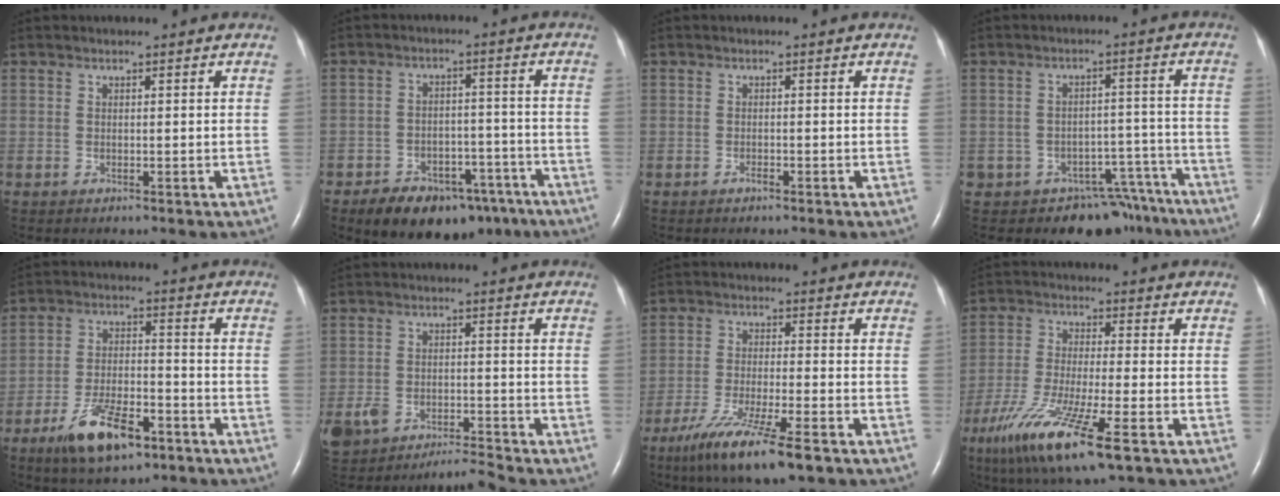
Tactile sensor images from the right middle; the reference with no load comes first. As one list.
[{"total": 13.4, "force": [-9.6, 7.1, 6.3], "torque": [-0.083, 0.017, -0.139]}, {"total": 0.6, "force": [-0.5, 0.1, 0.3], "torque": [-0.008, -0.001, -0.008]}, {"total": 11.6, "force": [-9.1, 7.0, 1.7], "torque": [0.002, 0.048, -0.104]}, {"total": 10.5, "force": [-6.5, 3.6, 7.4], "torque": [-0.142, -0.006, -0.112]}, {"total": 5.6, "force": [-5.0, 1.4, 2.1], "torque": [-0.048, 0.016, -0.088]}, {"total": 11.8, "force": [-7.9, 0.7, 8.7], "torque": [-0.158, -0.034, -0.134]}, {"total": 13.9, "force": [-7.6, 1.5, 11.5], "torque": [-0.232, -0.037, -0.136]}]